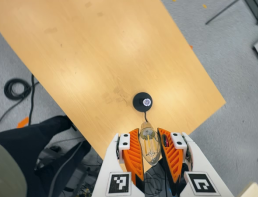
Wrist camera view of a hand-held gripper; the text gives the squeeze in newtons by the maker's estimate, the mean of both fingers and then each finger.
{"total": 18.9, "left": 20.2, "right": 17.6}